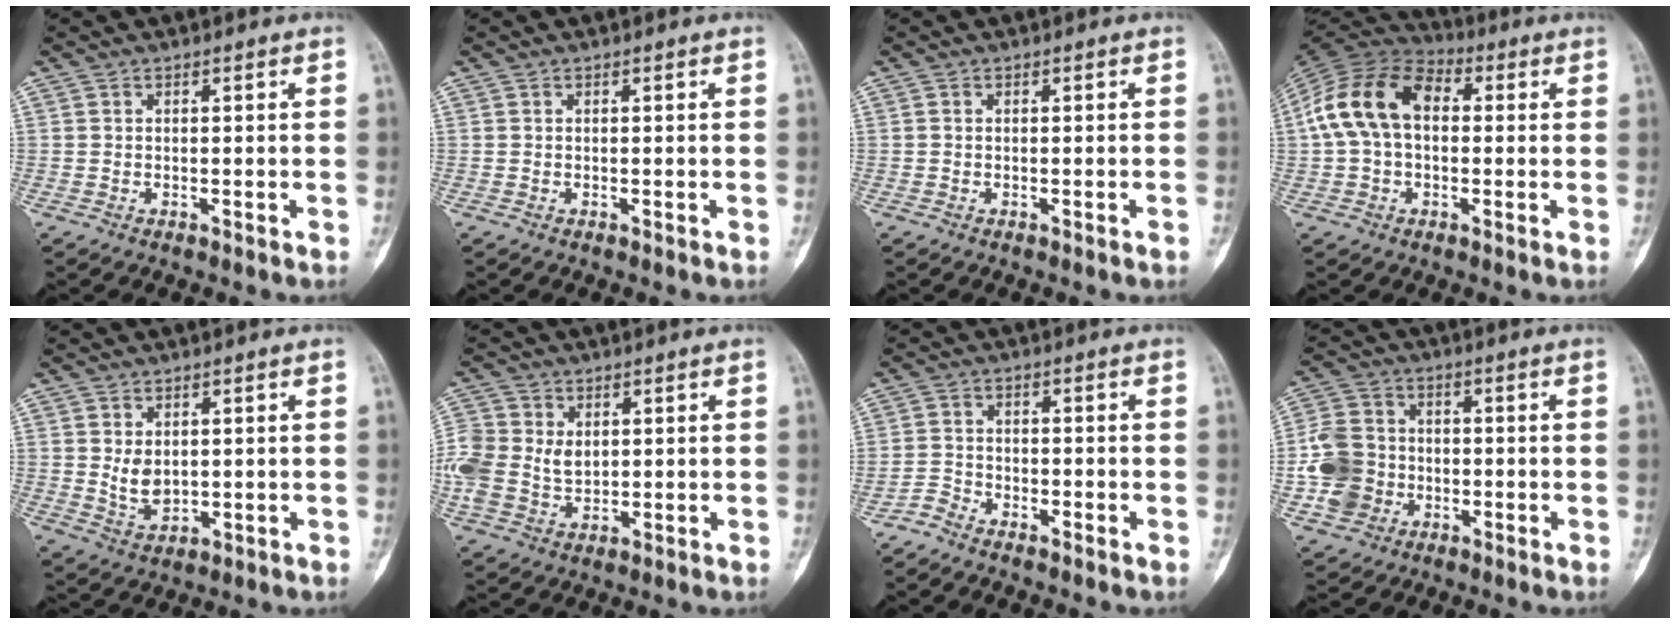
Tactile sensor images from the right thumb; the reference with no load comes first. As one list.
[{"total": 0.0}, {"total": 0.6, "force": [-0.4, 0.0, 0.5], "torque": [-0.010, -0.001, -0.005]}, {"total": 14.6, "force": [1.5, 9.9, 10.6], "torque": [-0.194, 0.039, 0.014]}, {"total": 4.6, "force": [0.7, 3.3, 3.2], "torque": [-0.040, -0.015, 0.024]}, {"total": 13.3, "force": [1.5, 10.7, 7.8], "torque": [-0.193, 0.009, 0.037]}, {"total": 2.7, "force": [-2.5, 0.9, 0.5], "torque": [-0.010, 0.007, -0.056]}, {"total": 9.3, "force": [-2.1, 7.7, 4.8], "torque": [-0.089, 0.013, -0.043]}]